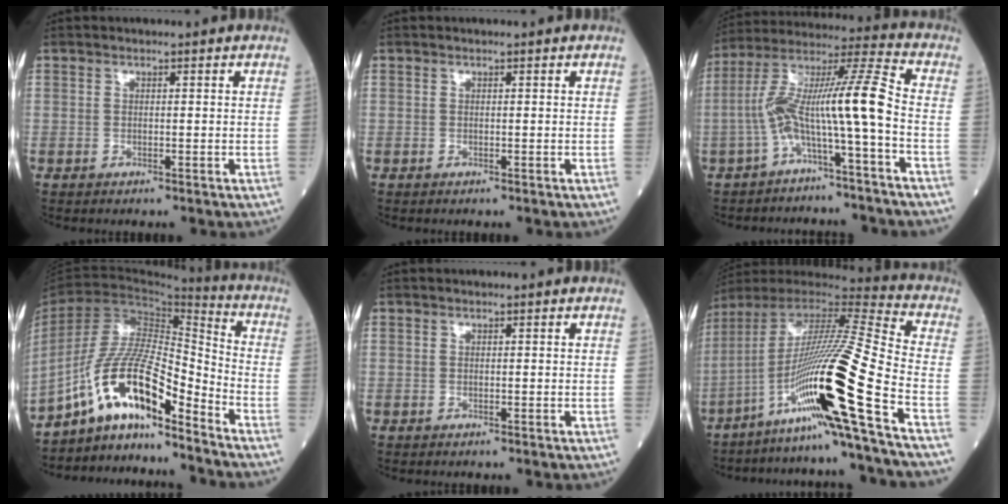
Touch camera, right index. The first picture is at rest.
{"total": 0.0}
{"total": 12.0, "force": [-3.4, -0.1, 11.5], "torque": [-0.214, 0.039, -0.067]}
{"total": 13.1, "force": [-9.4, 2.0, 8.9], "torque": [-0.171, 0.021, -0.170]}
{"total": 0.0}
{"total": 22.6, "force": [-10.1, -2.1, 20.0], "torque": [-0.375, -0.022, -0.191]}